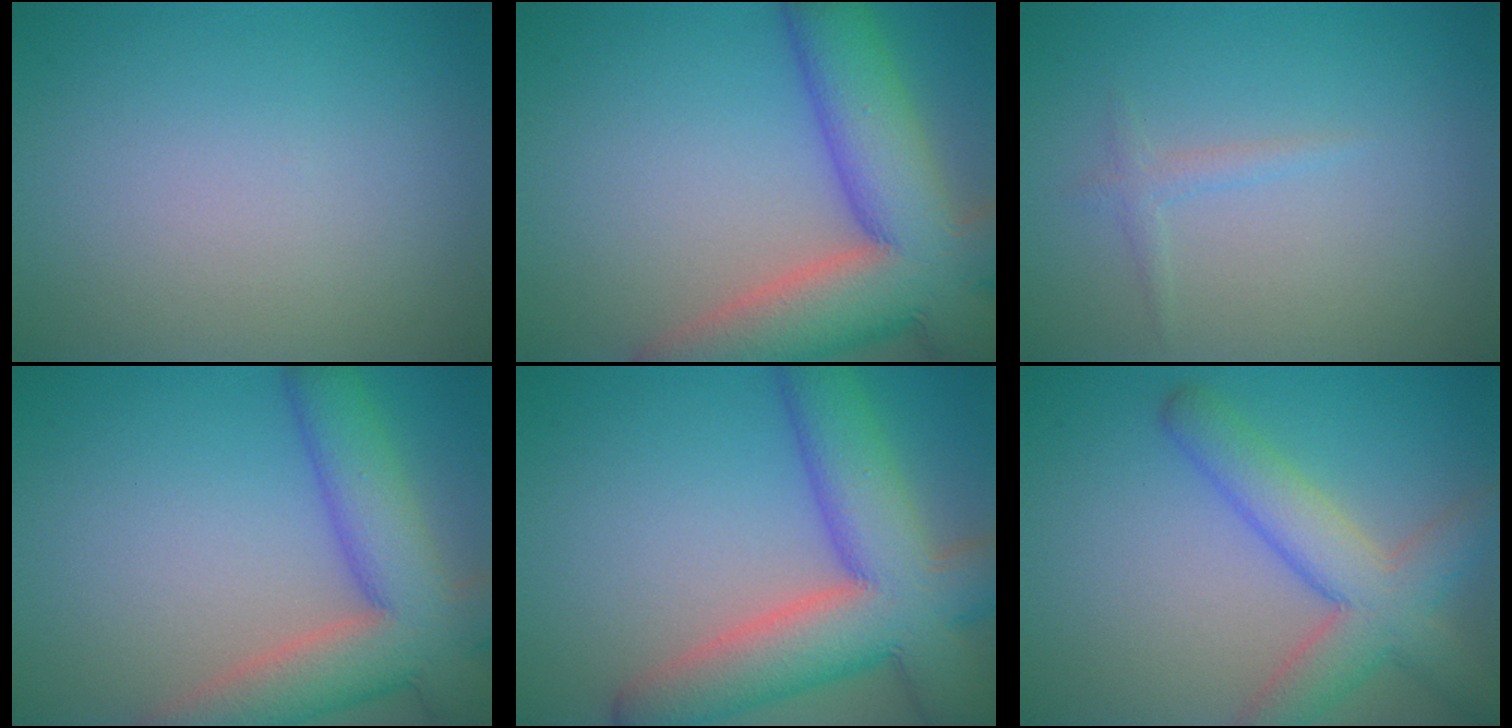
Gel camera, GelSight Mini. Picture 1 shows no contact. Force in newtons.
{"total": 13.0, "press": 13.0, "slide": 0.9}
{"total": 0.6, "press": 0.6, "slide": 0.1}
{"total": 9.0, "press": 9.0, "slide": 0.6}
{"total": 11.1, "press": 11.1, "slide": 0.7}
{"total": 5.9, "press": 5.9, "slide": 0.2}